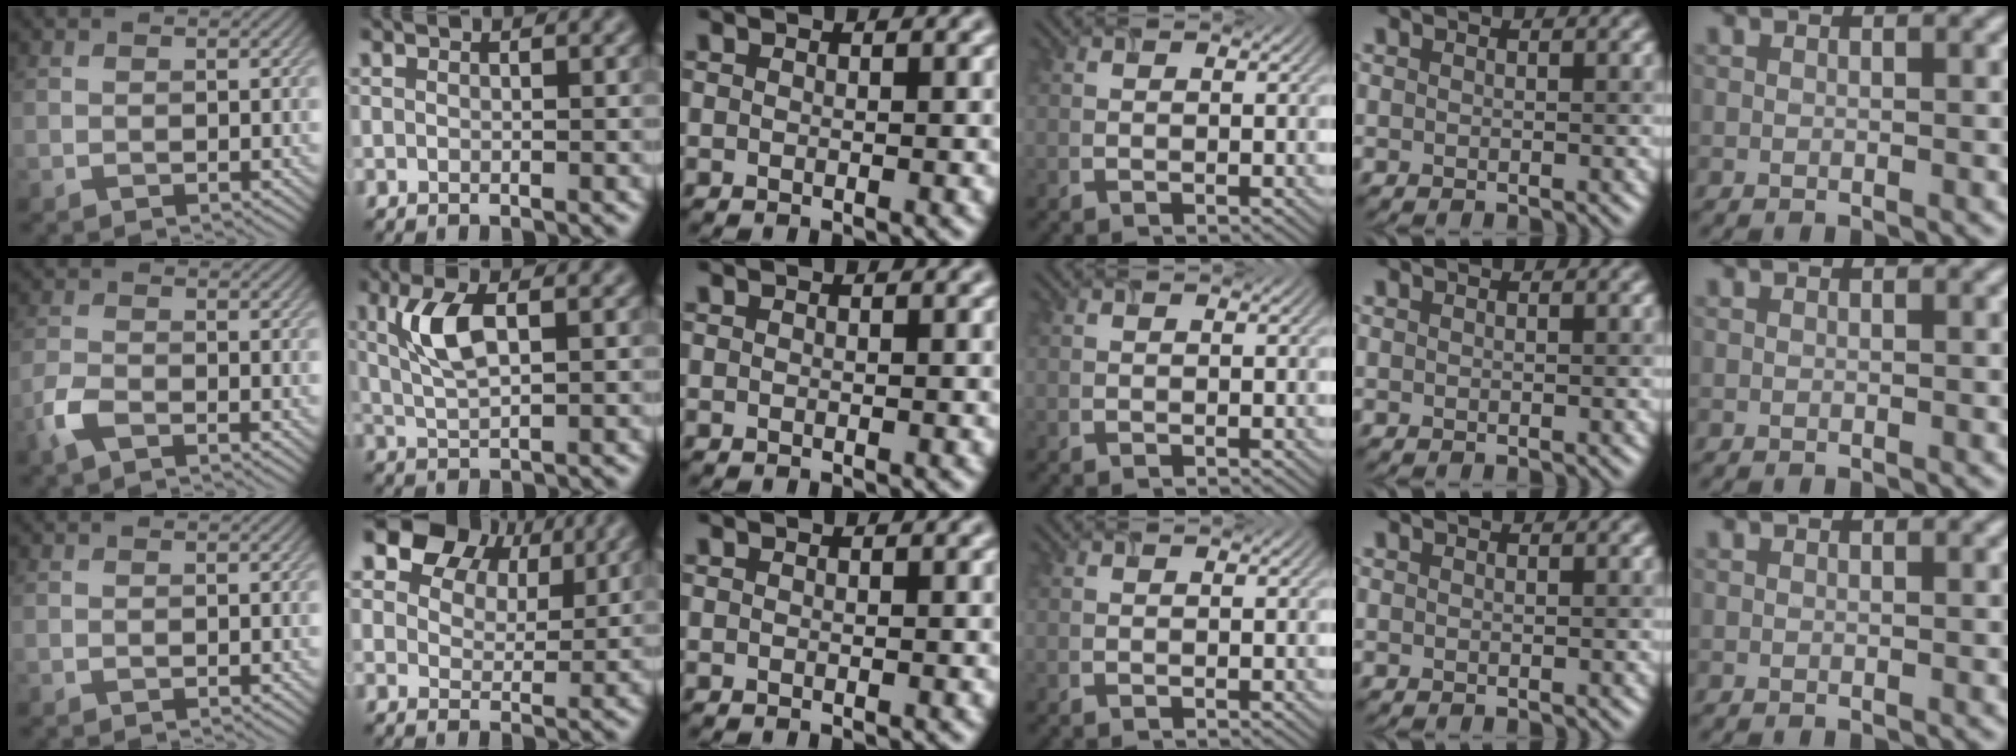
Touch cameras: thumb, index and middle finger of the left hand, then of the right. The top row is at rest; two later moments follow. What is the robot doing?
{"motion": "insert", "object": "airpods case & airpods"}